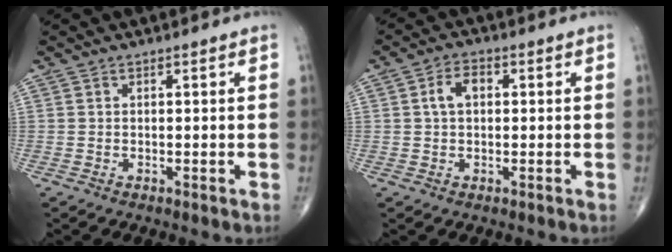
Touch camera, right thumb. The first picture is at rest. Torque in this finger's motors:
{"motor_torque": [0.69, 0.62, 0.38, 0.03, 0.07]}